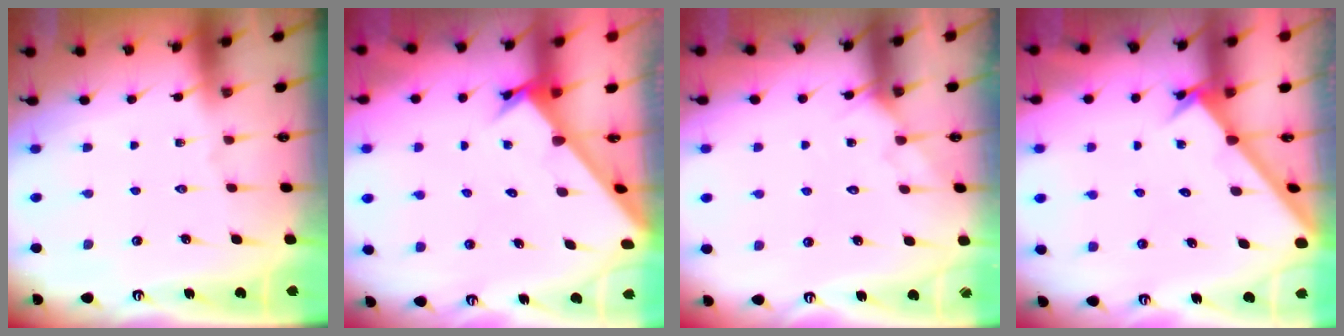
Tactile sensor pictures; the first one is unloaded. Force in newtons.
{"total": 2.7, "press": 2.7, "slide": 0.3}
{"total": 3.8, "press": 3.8, "slide": 0.4}
{"total": 2.0, "press": 2.0, "slide": 0.2}